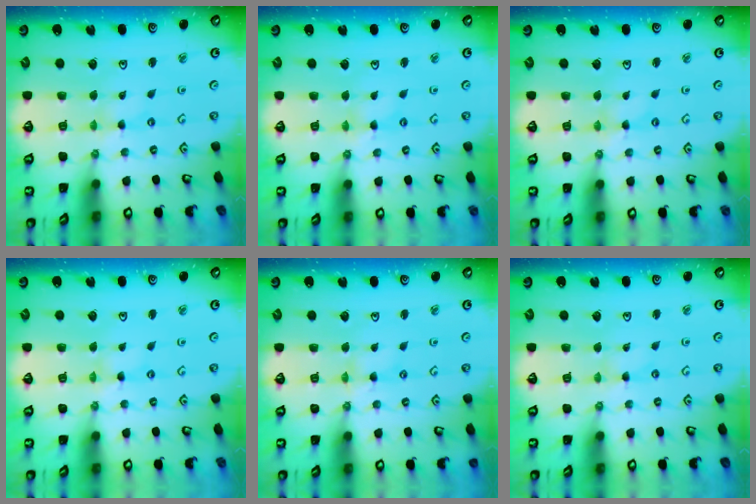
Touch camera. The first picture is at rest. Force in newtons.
{"total": 0.7, "press": 0.6, "slide": 0.2}
{"total": 0.0}
{"total": 0.0}
{"total": 1.0, "press": 1.0, "slide": 0.2}
{"total": 0.6, "press": 0.6, "slide": 0.2}